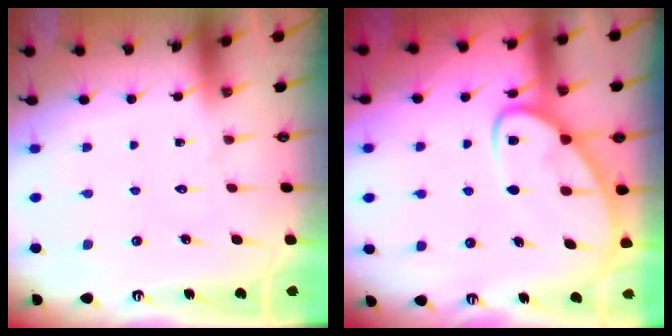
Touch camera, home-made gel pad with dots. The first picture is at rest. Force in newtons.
{"total": 8.2, "press": 8.2, "slide": 0.8}